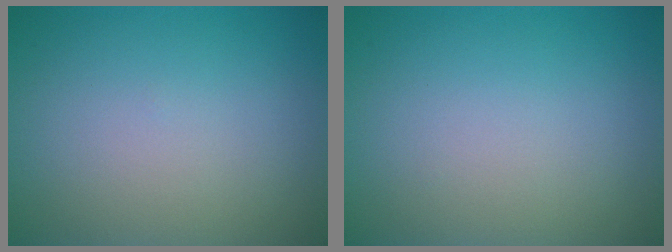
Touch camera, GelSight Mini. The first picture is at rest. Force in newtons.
{"total": 0.0}